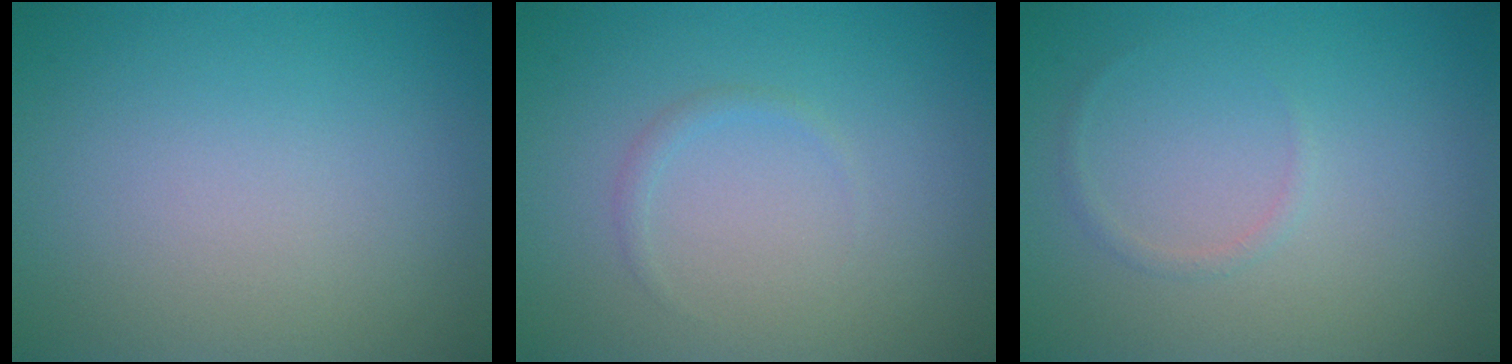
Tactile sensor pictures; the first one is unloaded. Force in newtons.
{"total": 0.7, "press": 0.7, "slide": 0.0}
{"total": 0.6, "press": 0.6, "slide": 0.1}